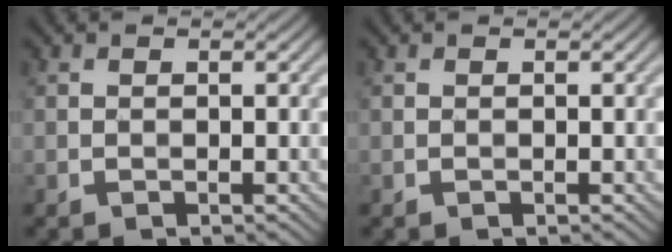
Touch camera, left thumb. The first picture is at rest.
{"total": 0.0}